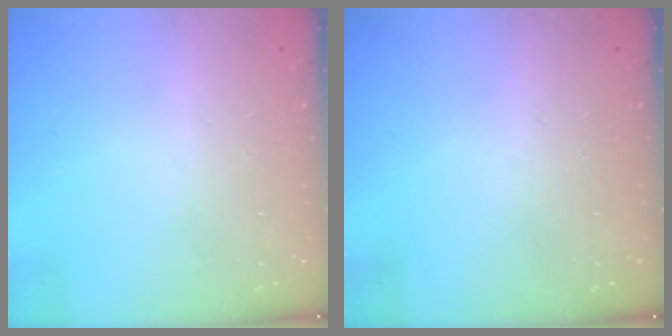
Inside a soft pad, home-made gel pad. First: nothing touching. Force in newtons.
{"total": 0.0}